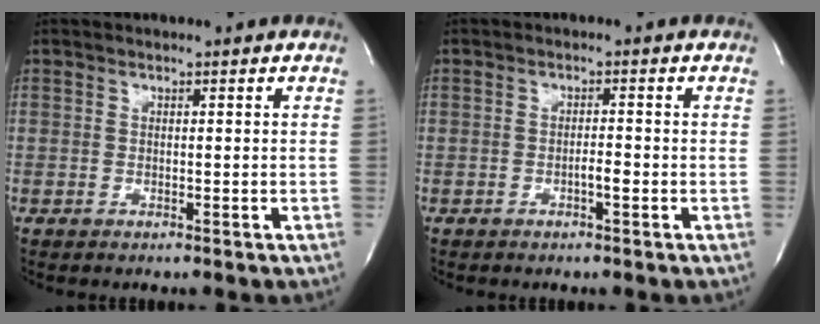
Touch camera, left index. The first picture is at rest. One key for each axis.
{"total": 1.6, "fx": -0.7, "fy": 0.2, "fz": 1.4, "tx": -0.024, "ty": 0.001, "tz": -0.013}